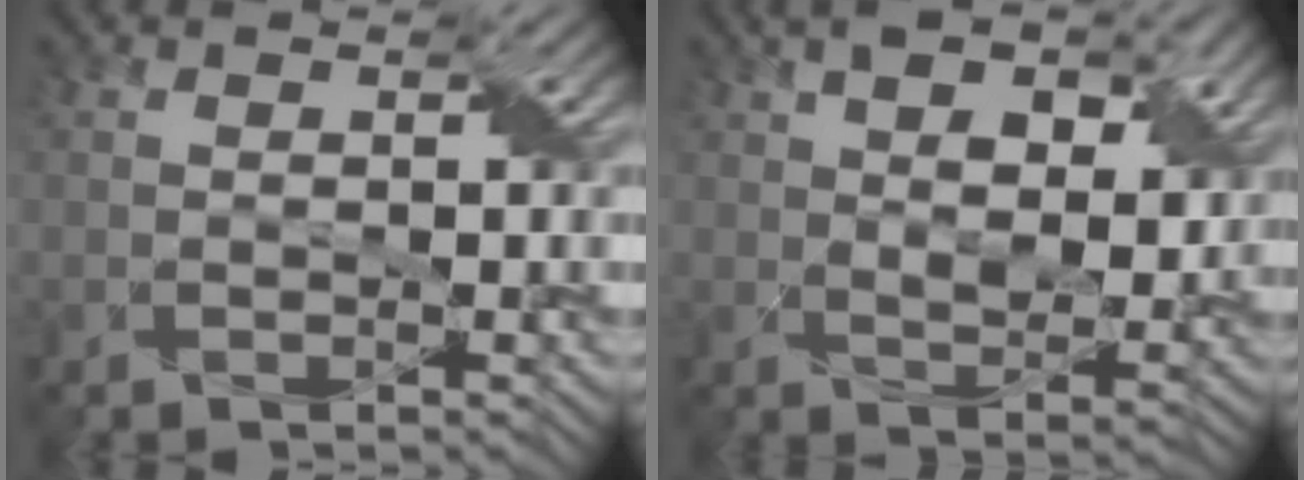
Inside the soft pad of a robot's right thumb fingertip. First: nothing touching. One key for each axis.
{"total": 9.5, "fx": 4.2, "fy": 4.9, "fz": 7.0, "tx": -0.112, "ty": 0.000, "tz": 0.063}